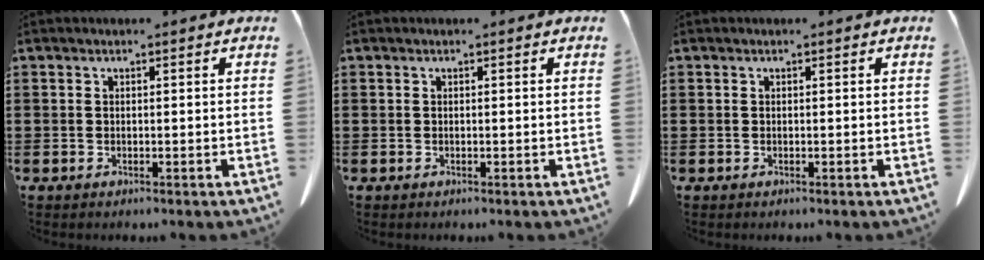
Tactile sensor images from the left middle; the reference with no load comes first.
{"total": 0.0}
{"total": 0.0}